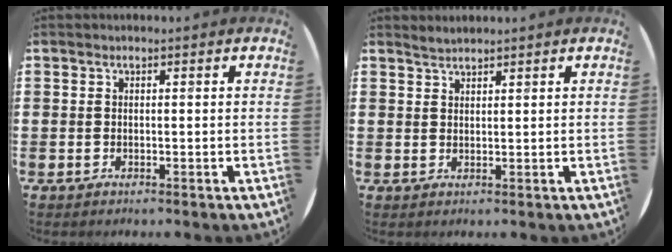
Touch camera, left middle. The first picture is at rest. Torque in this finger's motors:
{"motor_torque": [0.08, -0.01, -0.02, 0.00]}